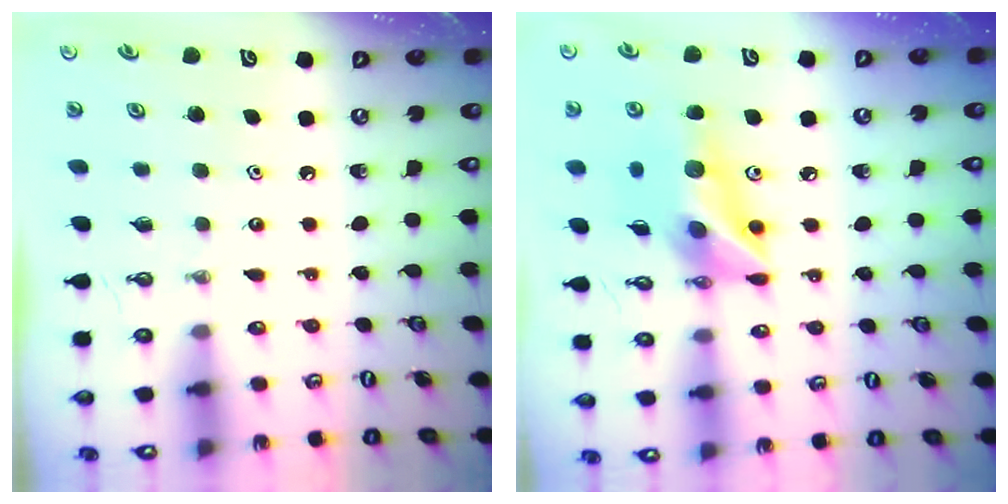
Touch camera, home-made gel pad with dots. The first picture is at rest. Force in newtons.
{"total": 15.4, "press": 15.0, "slide": 3.5}